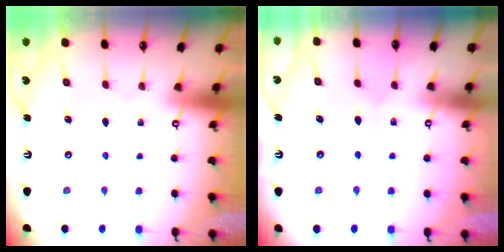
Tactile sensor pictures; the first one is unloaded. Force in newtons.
{"total": 4.3, "press": 4.2, "slide": 0.4}